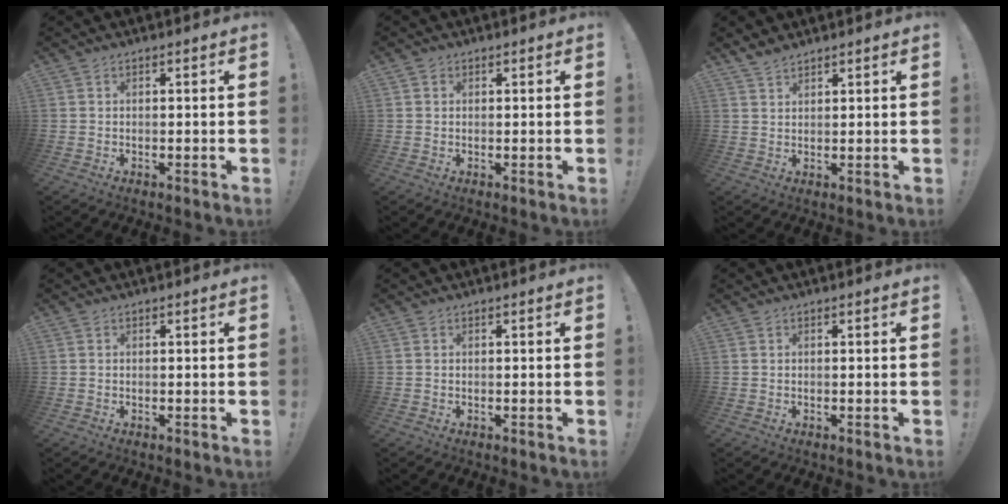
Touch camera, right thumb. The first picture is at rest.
{"total": 1.0, "force": [0.5, 0.9, 0.0], "torque": [0.008, -0.001, 0.008]}
{"total": 2.9, "force": [2.6, 1.1, 0.6], "torque": [-0.003, -0.020, 0.049]}
{"total": 0.0}
{"total": 0.0}
{"total": 0.0}